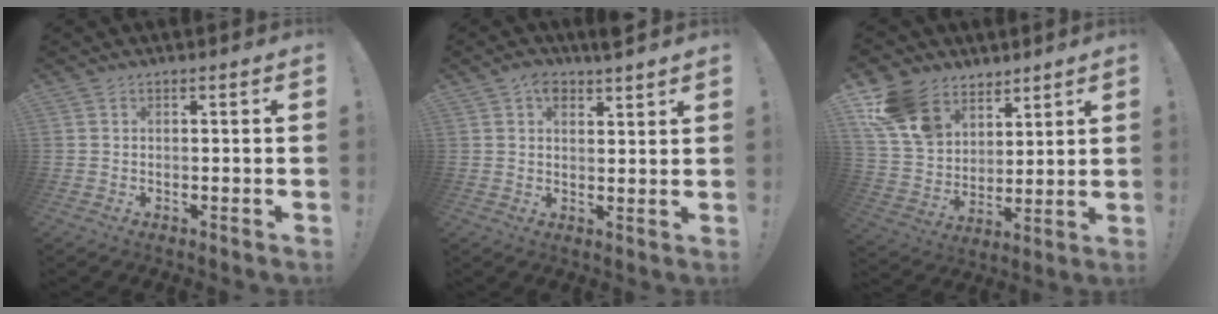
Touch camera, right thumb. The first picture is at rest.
{"total": 4.7, "force": [3.5, 2.2, 2.1], "torque": [-0.026, -0.013, 0.062]}
{"total": 16.6, "force": [9.9, 11.6, 6.6], "torque": [-0.133, -0.052, 0.194]}